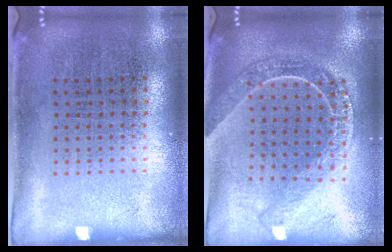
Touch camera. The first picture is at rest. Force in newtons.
{"total": 2.2, "press": 1.9, "slide": 1.1}